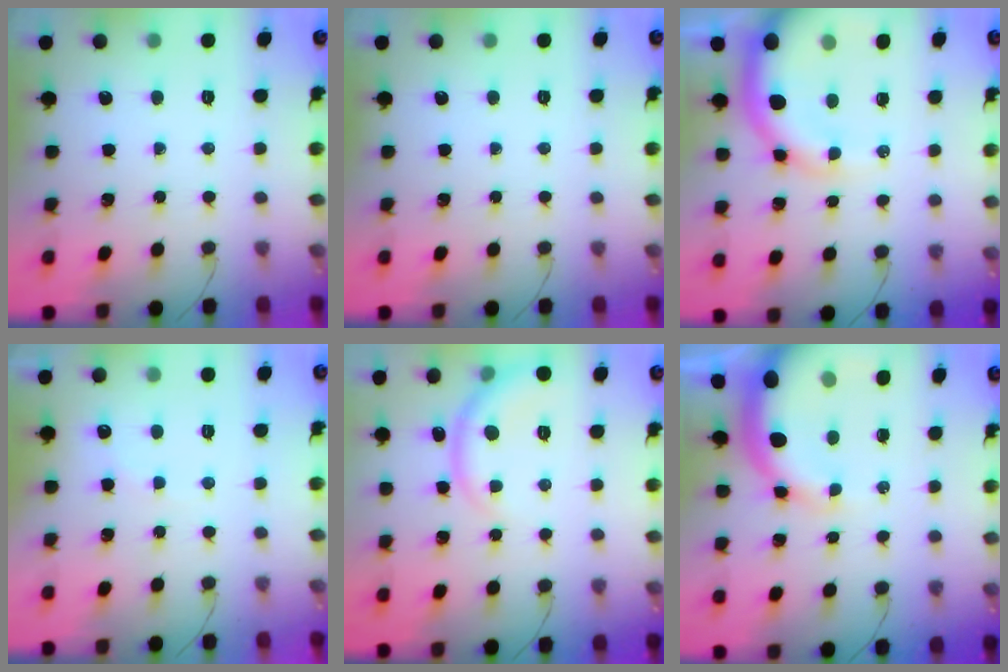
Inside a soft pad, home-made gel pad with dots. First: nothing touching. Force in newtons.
{"total": 0.0}
{"total": 13.3, "press": 12.9, "slide": 3.3}
{"total": 5.8, "press": 5.7, "slide": 1.0}
{"total": 6.8, "press": 6.7, "slide": 1.0}
{"total": 11.7, "press": 11.4, "slide": 2.5}